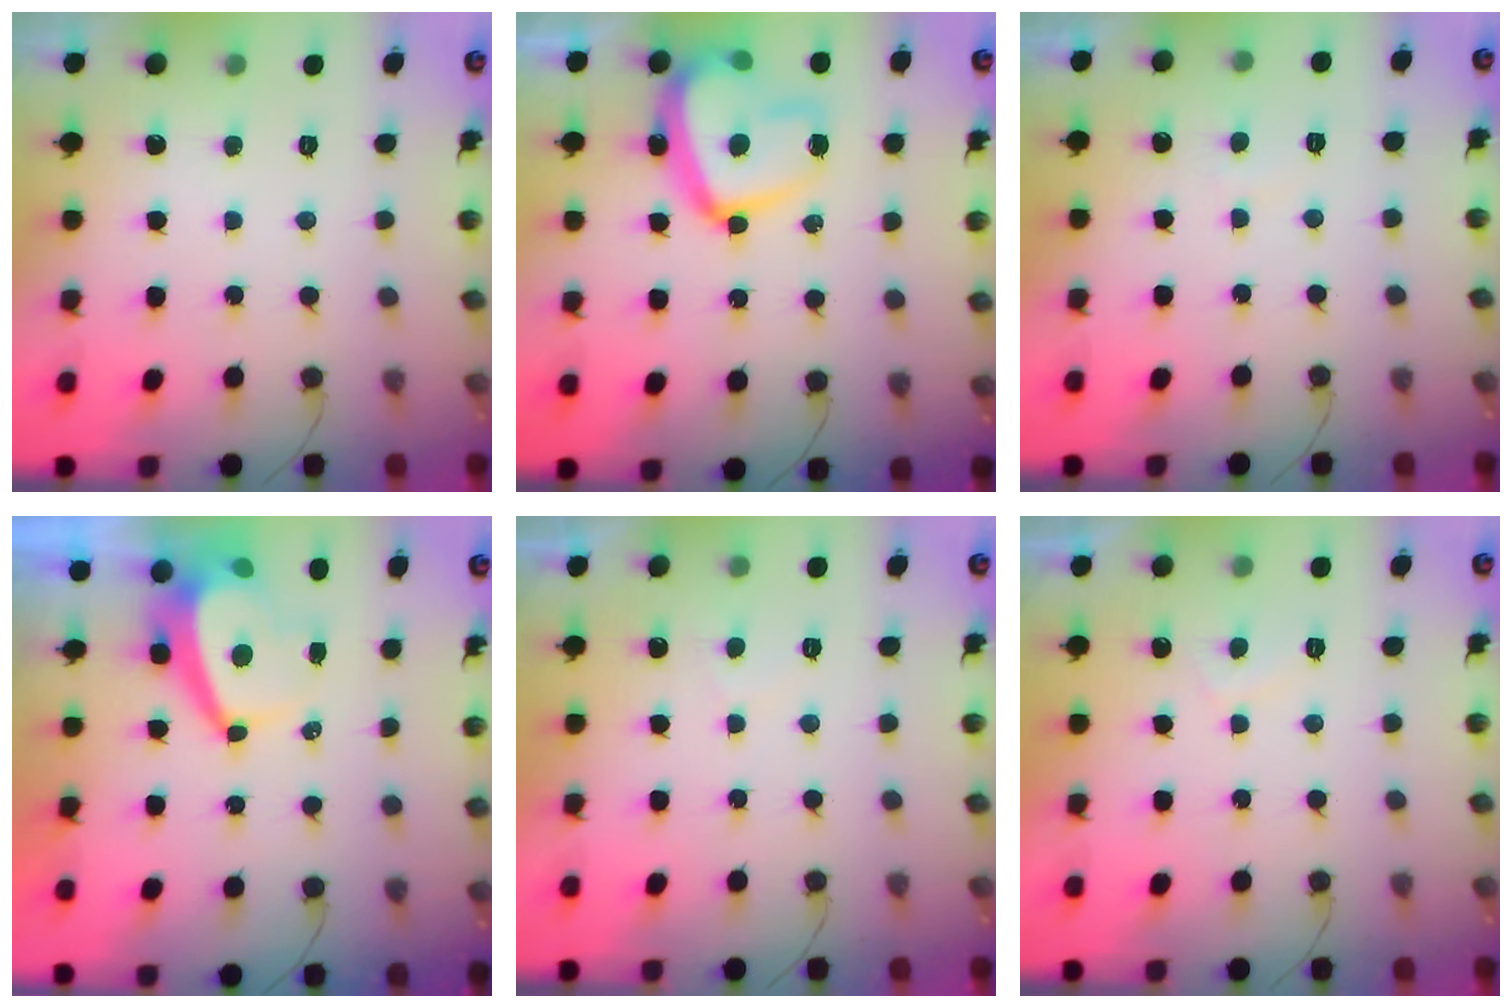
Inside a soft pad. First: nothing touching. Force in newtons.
{"total": 18.3, "press": 18.3, "slide": 1.6}
{"total": 0.6, "press": 0.4, "slide": 0.4}
{"total": 6.7, "press": 6.7, "slide": 0.8}
{"total": 1.7, "press": 1.5, "slide": 0.7}
{"total": 1.5, "press": 1.3, "slide": 0.7}